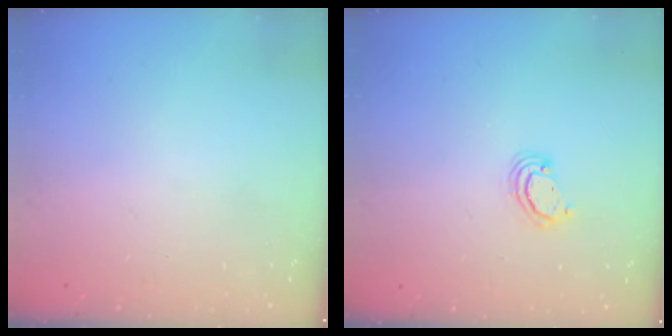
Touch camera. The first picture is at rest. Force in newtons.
{"total": 2.3, "press": 2.3, "slide": 0.3}